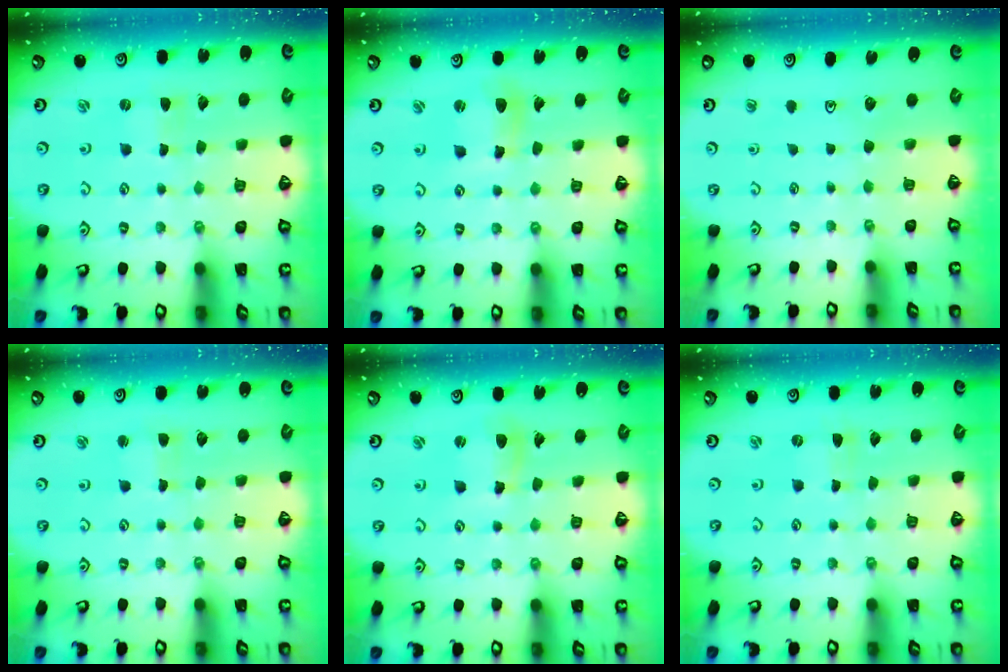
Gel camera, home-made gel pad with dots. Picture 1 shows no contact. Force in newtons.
{"total": 7.1, "press": 7.0, "slide": 1.0}
{"total": 0.0}
{"total": 2.1, "press": 2.0, "slide": 0.3}
{"total": 5.8, "press": 5.7, "slide": 0.6}
{"total": 0.0}